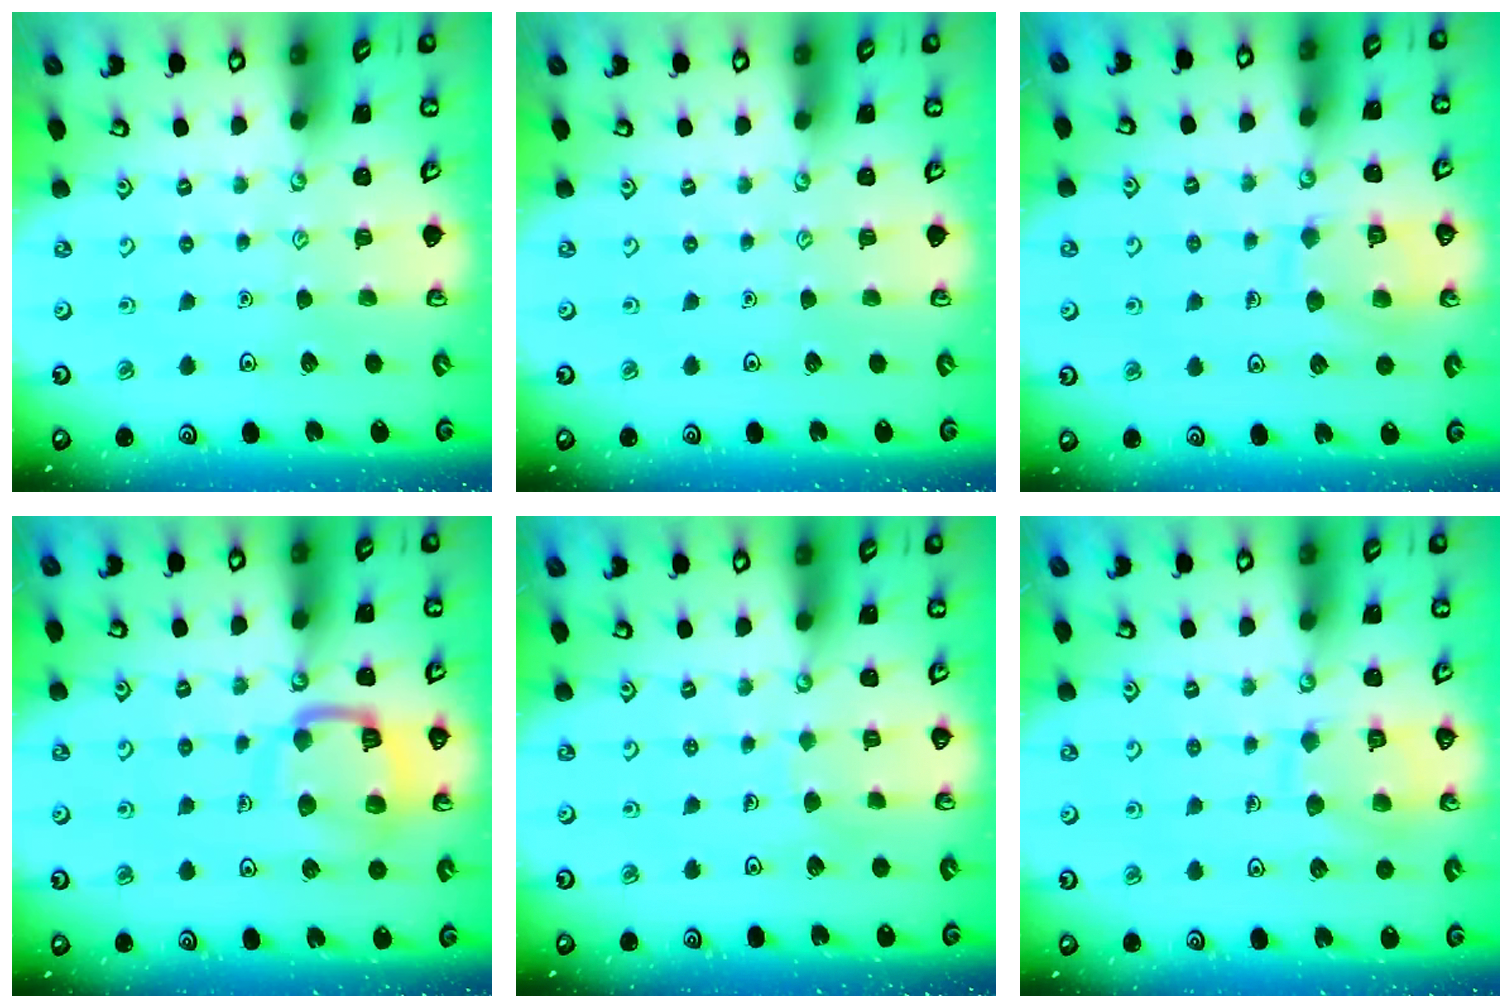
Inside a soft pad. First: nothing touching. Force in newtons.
{"total": 0.0}
{"total": 10.6, "press": 10.6, "slide": 0.9}
{"total": 13.2, "press": 13.1, "slide": 1.5}
{"total": 4.0, "press": 4.0, "slide": 0.3}
{"total": 10.6, "press": 10.6, "slide": 0.9}